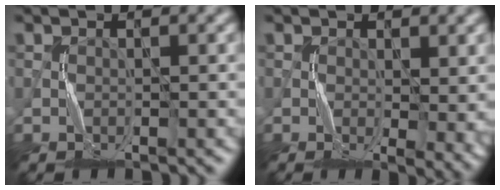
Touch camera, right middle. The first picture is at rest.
{"total": 5.0, "force": [-0.2, 2.1, 4.6], "torque": [-0.050, -0.008, 0.002]}